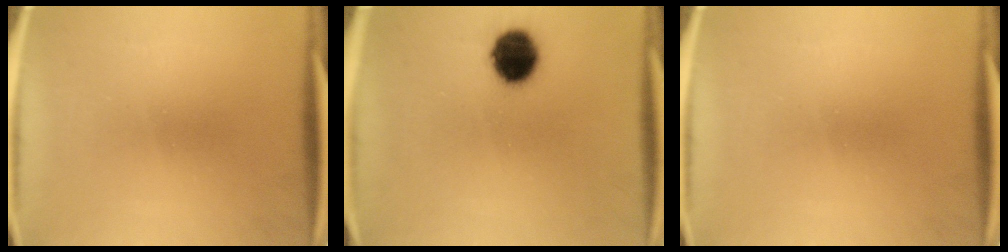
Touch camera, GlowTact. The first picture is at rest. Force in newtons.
{"total": 10.7}
{"total": 0.0}